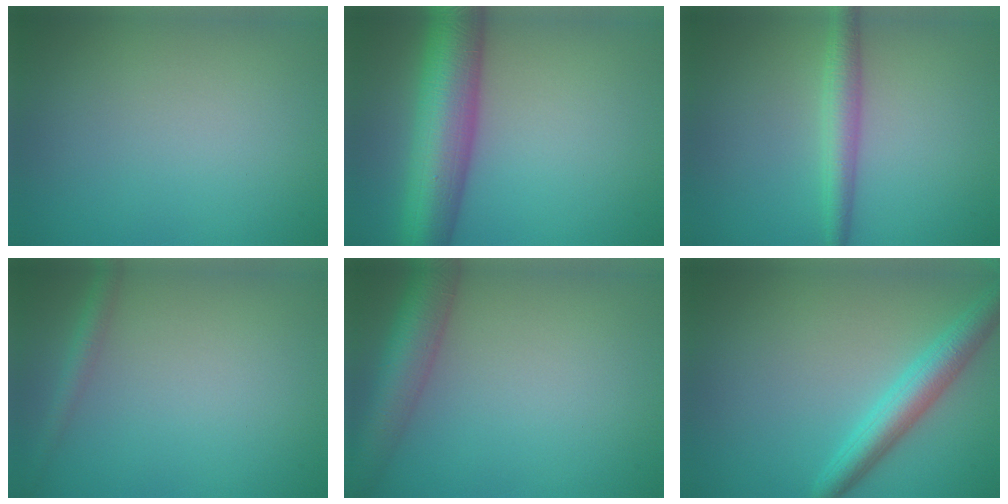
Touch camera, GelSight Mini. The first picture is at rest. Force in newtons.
{"total": 9.7, "press": 9.7, "slide": 0.3}
{"total": 2.8, "press": 2.8, "slide": 0.0}
{"total": 1.6, "press": 1.6, "slide": 0.1}
{"total": 5.6, "press": 5.6, "slide": 0.2}
{"total": 4.2, "press": 4.2, "slide": 0.2}